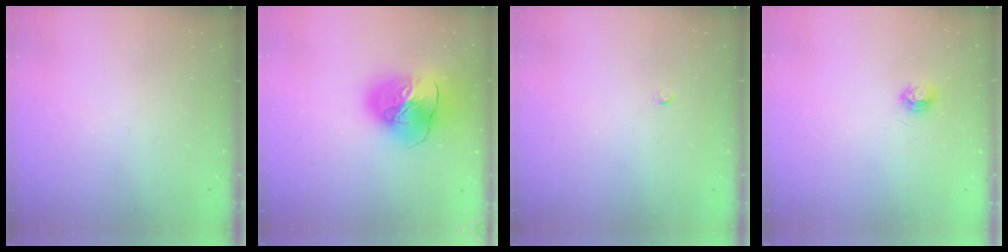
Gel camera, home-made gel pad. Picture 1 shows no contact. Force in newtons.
{"total": 17.4, "press": 17.2, "slide": 2.3}
{"total": 2.0, "press": 2.0, "slide": 0.3}
{"total": 3.7, "press": 3.7, "slide": 0.4}